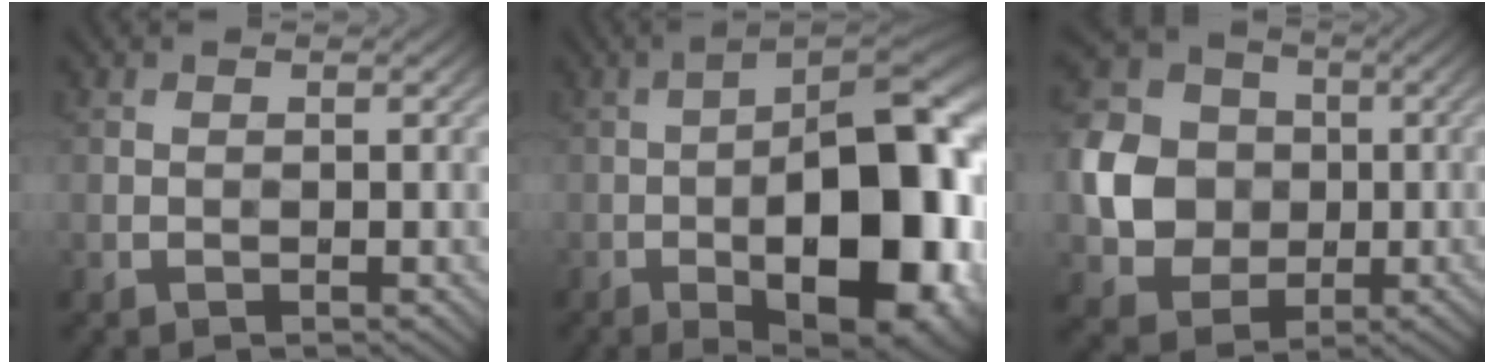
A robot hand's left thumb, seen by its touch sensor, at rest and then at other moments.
{"total": 19.6, "force": [-4.8, 7.6, 17.5], "torque": [-0.236, 0.008, -0.073]}
{"total": 10.5, "force": [-0.5, 9.1, 5.2], "torque": [-0.134, -0.001, -0.022]}